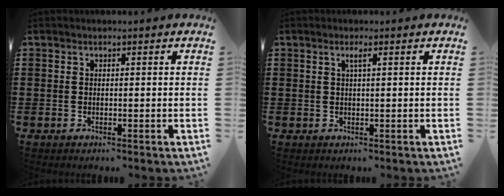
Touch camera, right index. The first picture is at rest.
{"total": 1.2, "force": [0.5, 0.1, 1.2], "torque": [-0.022, 0.001, 0.007]}